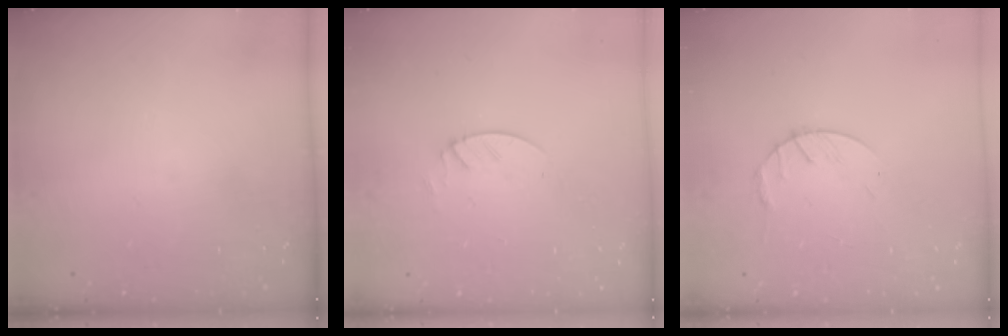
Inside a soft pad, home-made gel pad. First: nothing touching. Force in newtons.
{"total": 2.1, "press": 2.1, "slide": 0.2}
{"total": 3.6, "press": 3.6, "slide": 0.6}